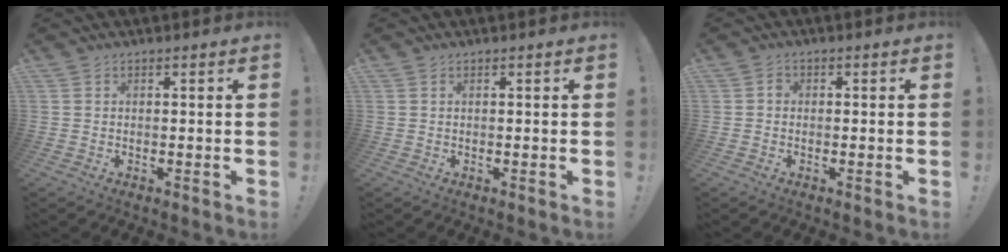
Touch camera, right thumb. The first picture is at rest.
{"total": 0.0}
{"total": 1.3, "force": [-0.4, 1.1, 0.6], "torque": [-0.013, 0.008, -0.006]}